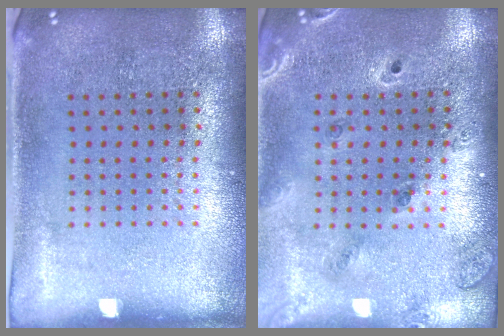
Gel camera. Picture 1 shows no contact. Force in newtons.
{"total": 1.4, "press": 1.3, "slide": 0.4}